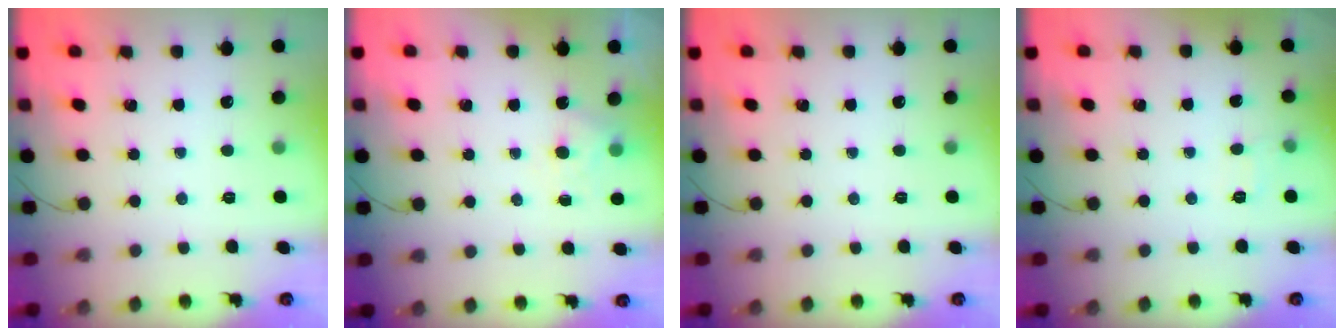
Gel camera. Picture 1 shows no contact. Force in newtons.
{"total": 4.5, "press": 4.2, "slide": 1.5}
{"total": 0.0}
{"total": 3.2, "press": 2.8, "slide": 1.6}